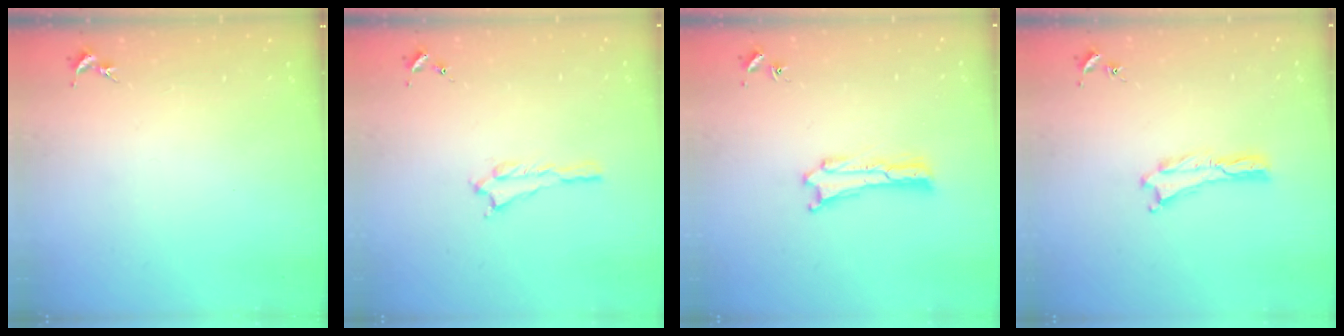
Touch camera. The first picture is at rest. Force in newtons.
{"total": 0.6, "press": 0.6, "slide": 0.2}
{"total": 0.0}
{"total": 0.0}